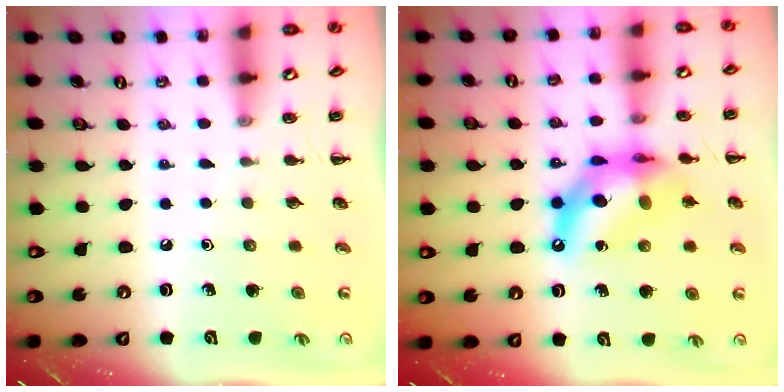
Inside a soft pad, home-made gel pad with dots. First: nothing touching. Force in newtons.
{"total": 14.0, "press": 13.6, "slide": 3.6}